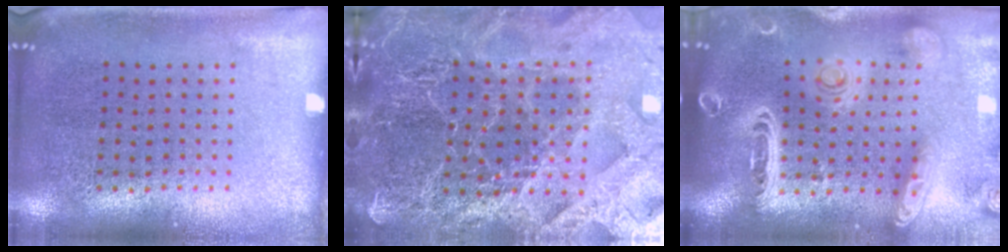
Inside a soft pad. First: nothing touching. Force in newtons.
{"total": 4.8, "press": 4.5, "slide": 1.7}
{"total": 3.3, "press": 2.7, "slide": 1.9}